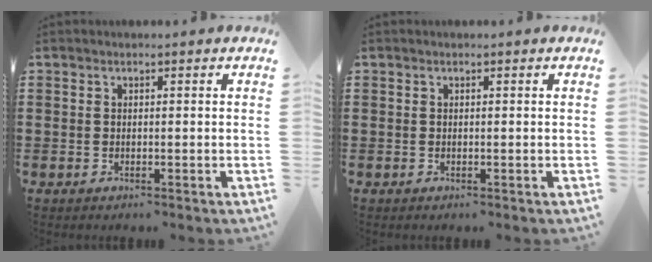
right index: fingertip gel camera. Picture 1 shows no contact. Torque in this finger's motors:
{"motor_torque": [-0.05, 0.01, 0.00, 0.00]}